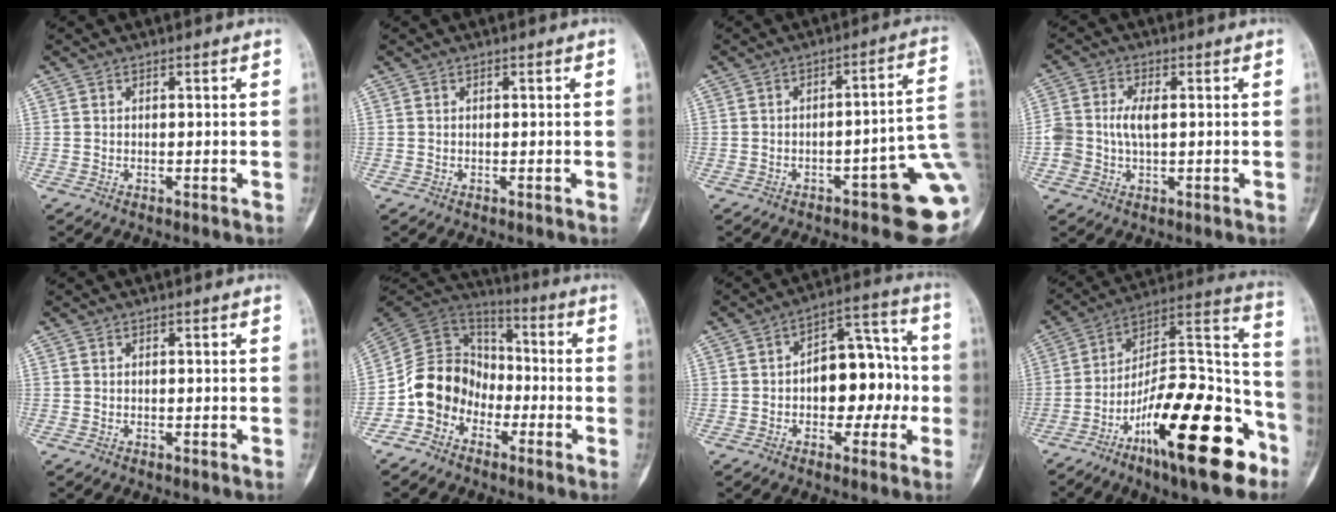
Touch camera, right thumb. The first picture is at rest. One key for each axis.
{"total": 0.0}
{"total": 14.1, "fx": -4.9, "fy": 4.4, "fz": 12.5, "tx": -0.097, "ty": 0.043, "tz": -0.052}
{"total": 6.0, "fx": 0.0, "fy": 3.4, "fz": 4.9, "tx": -0.114, "ty": 0.015, "tz": 0.002}
{"total": 0.0}
{"total": 12.2, "fx": -5.1, "fy": 10.0, "fz": 4.8, "tx": -0.065, "ty": 0.072, "tz": -0.106}
{"total": 13.2, "fx": -1.3, "fy": 8.1, "fz": 10.3, "tx": -0.106, "ty": 0.049, "tz": -0.022}
{"total": 26.3, "fx": -13.5, "fy": 8.3, "fz": 21.0, "tx": -0.300, "ty": 0.089, "tz": -0.217}